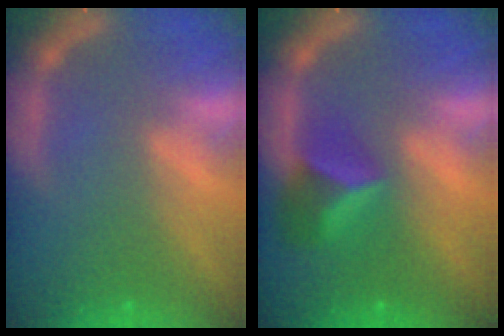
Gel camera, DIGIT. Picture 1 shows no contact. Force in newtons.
{"total": 4.4}